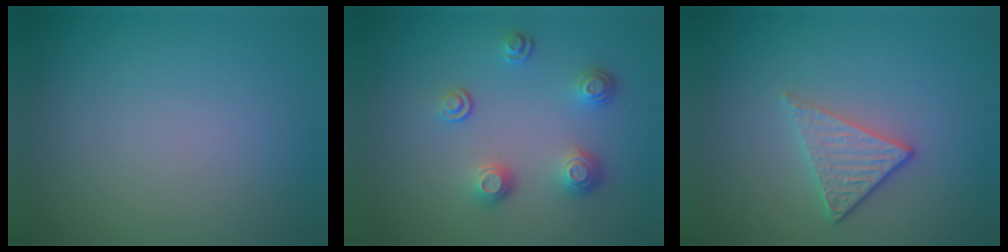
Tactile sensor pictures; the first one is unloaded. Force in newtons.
{"total": 3.1, "press": 2.5, "slide": 1.9}
{"total": 3.0, "press": 2.6, "slide": 1.6}